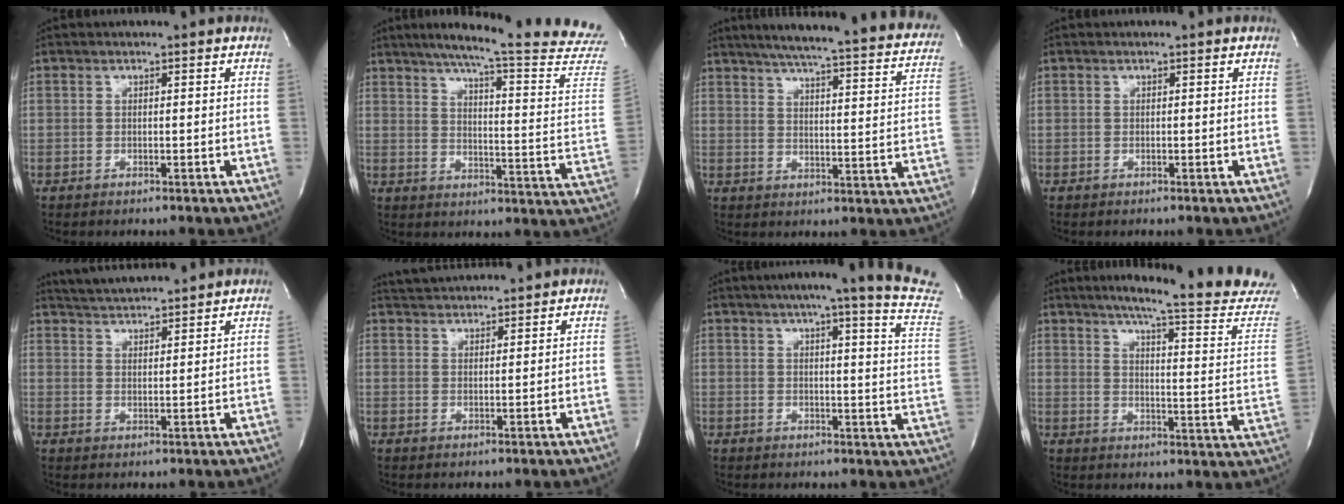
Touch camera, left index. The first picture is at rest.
{"total": 25.3, "force": [22.1, -0.7, 12.3], "torque": [-0.181, -0.095, 0.266]}
{"total": 28.7, "force": [24.4, 3.2, 14.7], "torque": [-0.211, -0.043, 0.283]}
{"total": 0.0}
{"total": 8.1, "force": [7.8, 0.0, 2.4], "torque": [-0.053, 0.020, 0.127]}
{"total": 5.5, "force": [5.3, 0.5, 1.0], "torque": [-0.026, 0.029, 0.088]}
{"total": 18.1, "force": [15.1, -1.1, 10.0], "torque": [-0.137, -0.054, 0.165]}
{"total": 20.1, "force": [17.8, -1.2, 9.3], "torque": [-0.132, -0.085, 0.212]}